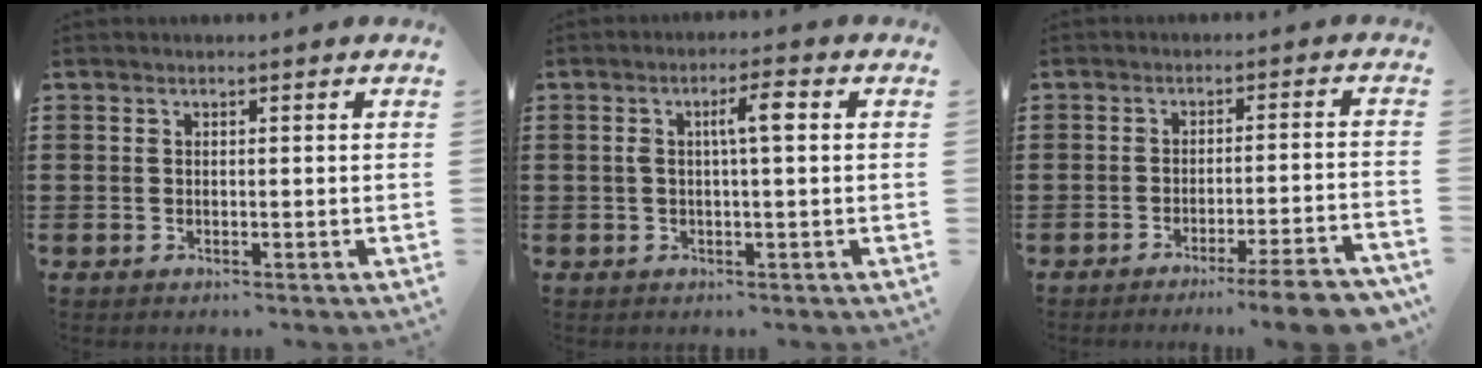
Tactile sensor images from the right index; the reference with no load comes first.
{"total": 4.1, "force": [0.6, 0.7, 4.0], "torque": [-0.067, 0.004, 0.004]}
{"total": 6.1, "force": [-4.9, -0.5, 3.6], "torque": [-0.055, -0.014, -0.090]}